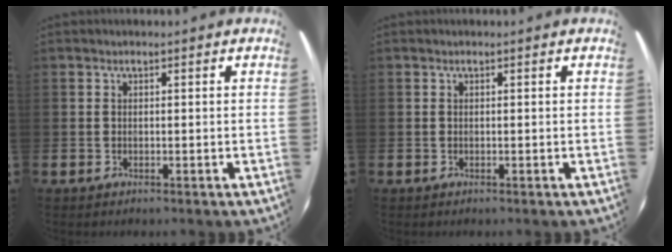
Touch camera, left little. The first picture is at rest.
{"total": 0.0}